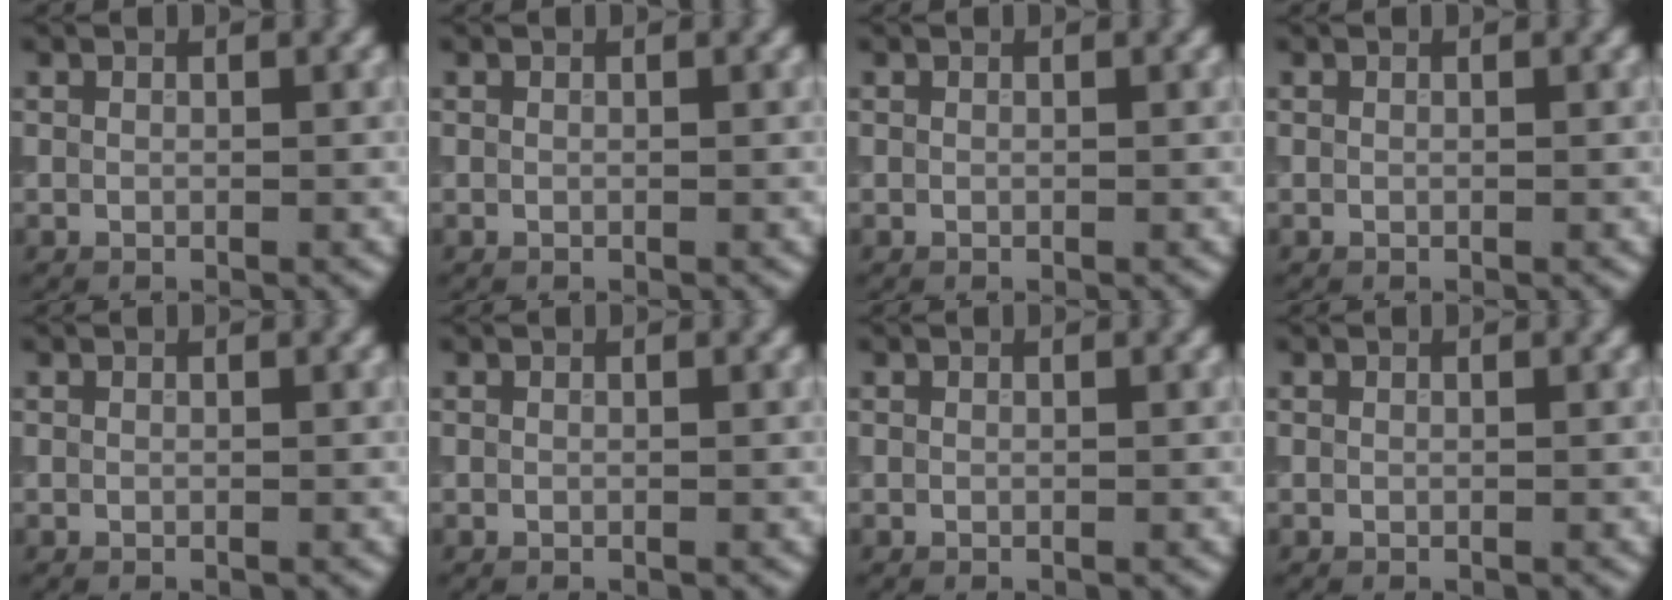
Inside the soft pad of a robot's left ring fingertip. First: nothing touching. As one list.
[{"total": 0.0}, {"total": 0.0}, {"total": 0.0}, {"total": 0.0}, {"total": 0.0}, {"total": 0.0}, {"total": 0.0}]